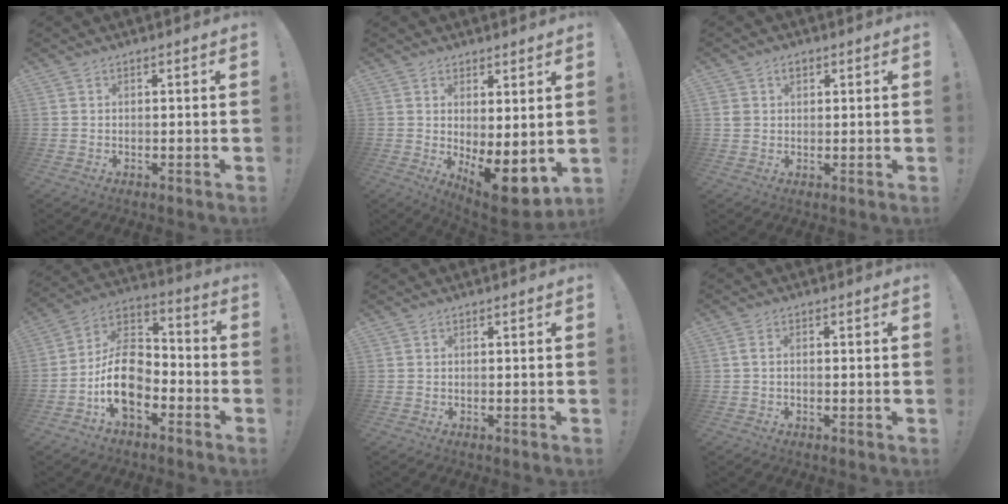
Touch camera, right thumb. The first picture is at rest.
{"total": 8.0, "force": [-0.8, 2.4, 7.6], "torque": [-0.082, -0.020, -0.006]}
{"total": 3.1, "force": [1.1, 2.5, 1.5], "torque": [-0.017, -0.002, 0.019]}
{"total": 15.2, "force": [-5.8, 10.0, 9.9], "torque": [-0.178, 0.033, -0.097]}
{"total": 0.0}
{"total": 1.4, "force": [-0.4, 0.4, 1.3], "torque": [-0.025, 0.006, -0.008]}